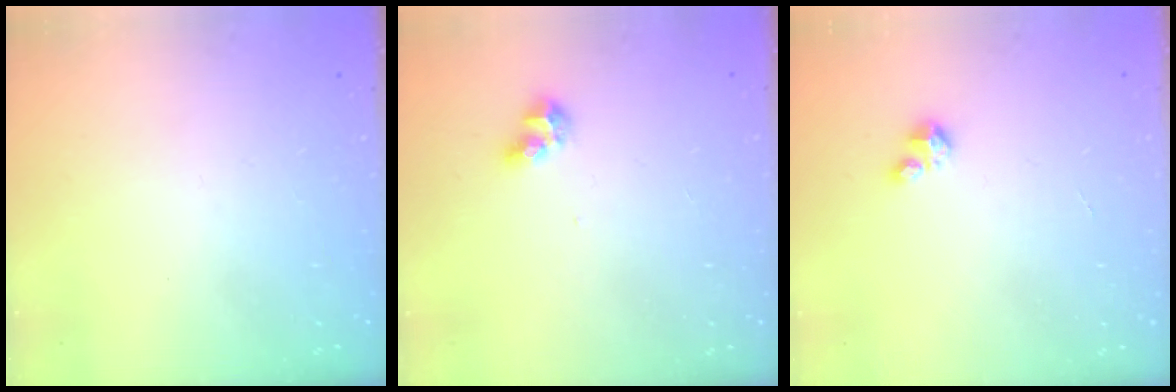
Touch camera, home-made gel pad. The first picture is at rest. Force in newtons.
{"total": 6.8, "press": 6.8, "slide": 0.6}
{"total": 1.9, "press": 1.9, "slide": 0.1}